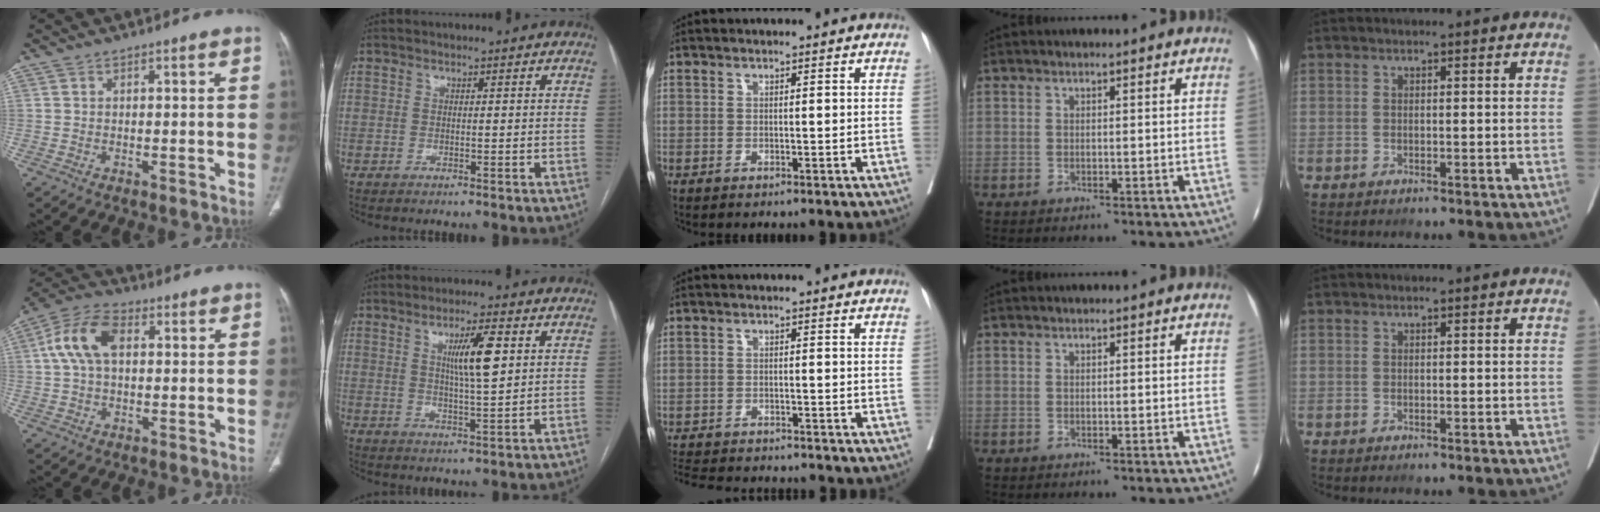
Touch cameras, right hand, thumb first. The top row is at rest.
{"thumb": {"total": 10.3, "force": [2.0, 6.2, 7.9], "torque": [-0.160, 0.026, 0.033]}, "index": {"total": 7.1, "force": [2.1, 0.6, 6.7], "torque": [-0.118, 0.000, 0.036]}, "middle": {"total": 10.7, "force": [-9.8, 2.1, 3.5], "torque": [-0.070, -0.008, -0.139]}}